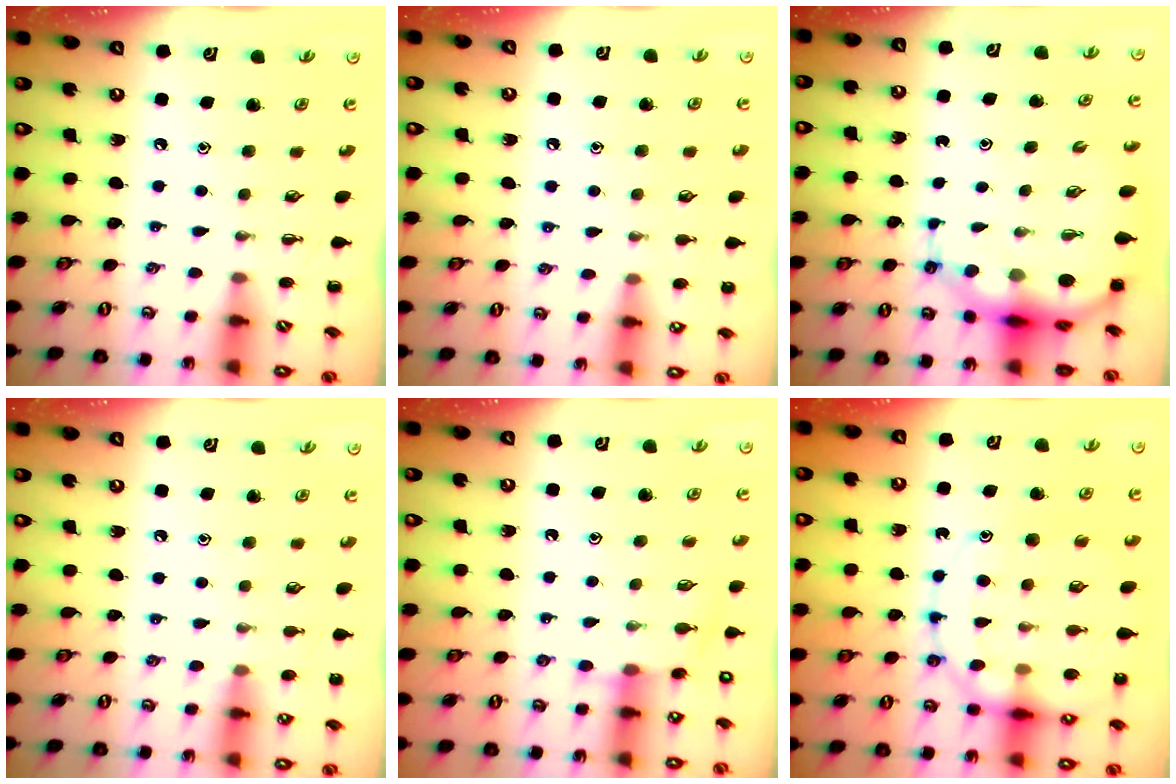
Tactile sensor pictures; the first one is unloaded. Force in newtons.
{"total": 6.2, "press": 6.0, "slide": 1.8}
{"total": 8.9, "press": 8.5, "slide": 2.5}
{"total": 6.8, "press": 6.4, "slide": 2.3}
{"total": 5.4, "press": 5.3, "slide": 1.3}
{"total": 19.1, "press": 19.0, "slide": 2.4}